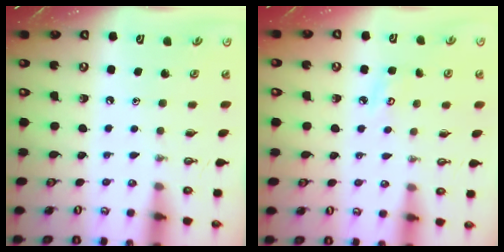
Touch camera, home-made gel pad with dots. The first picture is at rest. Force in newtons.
{"total": 4.9, "press": 4.9, "slide": 0.6}